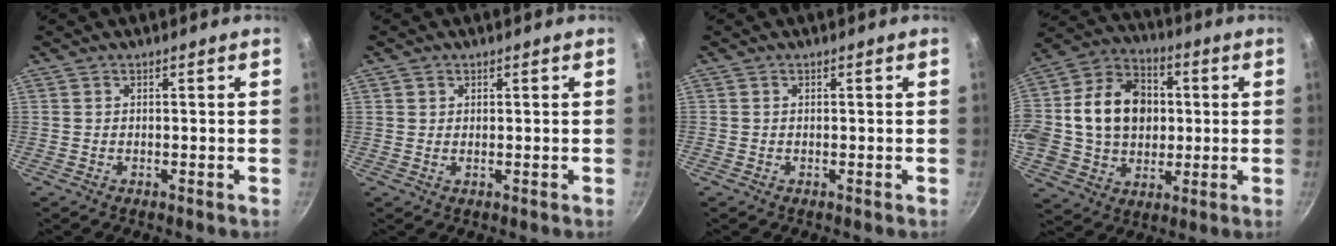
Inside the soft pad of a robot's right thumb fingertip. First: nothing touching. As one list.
[{"total": 1.1, "force": [0.5, 0.9, 0.3], "torque": [-0.004, -0.001, 0.006]}, {"total": 0.0}, {"total": 20.8, "force": [1.2, 16.3, 12.9], "torque": [-0.215, 0.030, 0.015]}]